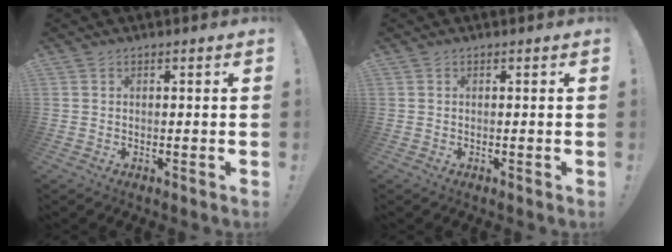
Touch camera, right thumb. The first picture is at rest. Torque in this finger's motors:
{"motor_torque": [-0.01, 0.00, 0.00, 0.00, 0.00]}